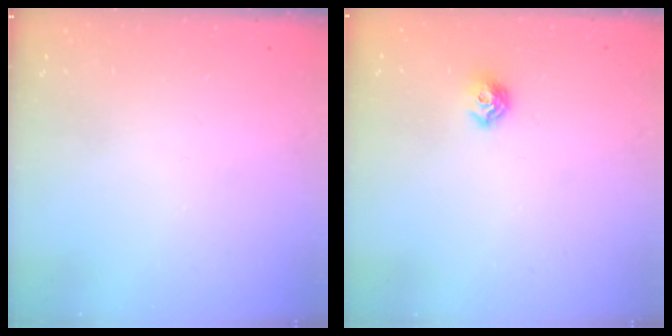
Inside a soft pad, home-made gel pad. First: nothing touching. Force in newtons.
{"total": 7.5, "press": 7.4, "slide": 1.0}